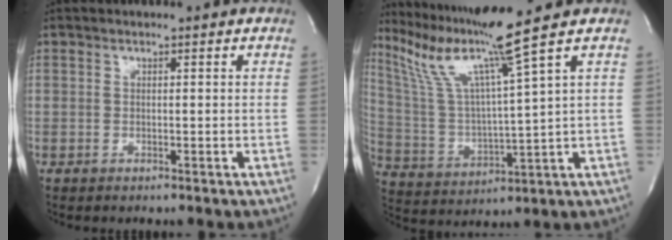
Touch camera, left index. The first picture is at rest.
{"total": 12.7, "force": [9.3, -3.9, 7.7], "torque": [-0.150, -0.020, 0.183]}